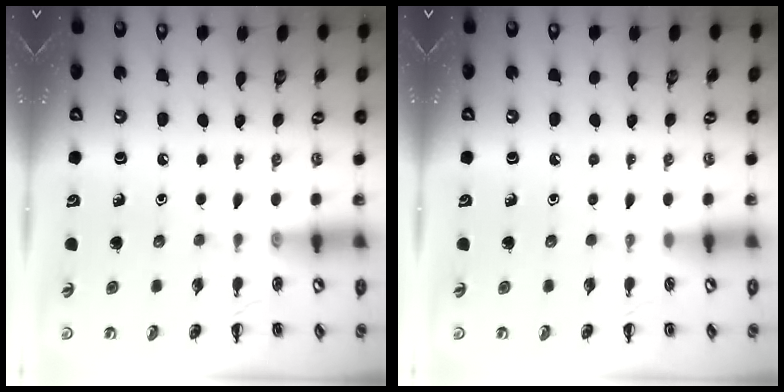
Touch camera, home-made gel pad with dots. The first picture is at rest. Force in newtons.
{"total": 0.0}